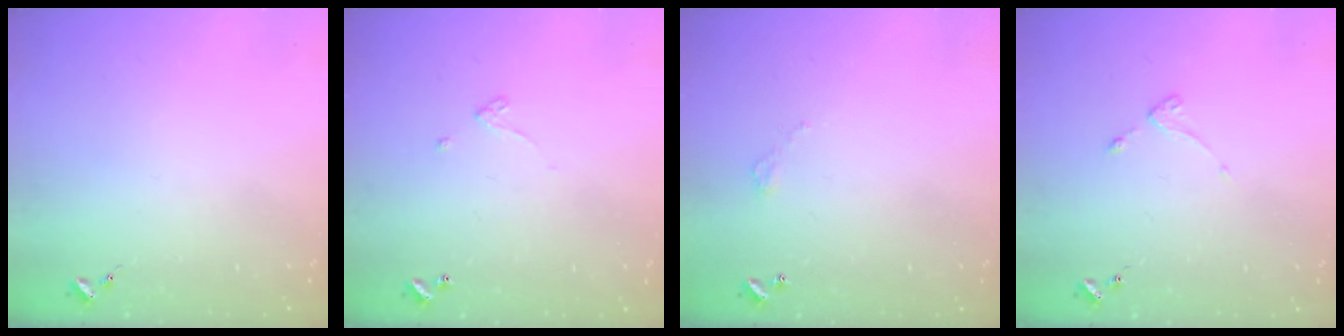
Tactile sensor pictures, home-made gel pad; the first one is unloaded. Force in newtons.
{"total": 2.6, "press": 2.6, "slide": 0.2}
{"total": 2.8, "press": 2.8, "slide": 0.2}
{"total": 2.7, "press": 2.6, "slide": 0.5}